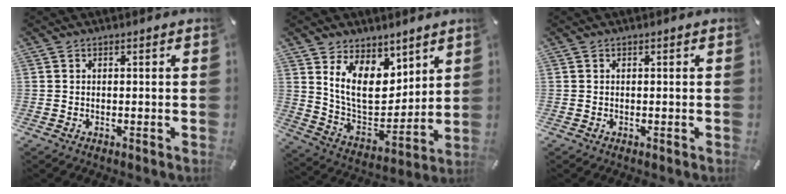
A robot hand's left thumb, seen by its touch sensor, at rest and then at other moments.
{"total": 13.0, "force": [7.1, 8.7, 6.6], "torque": [-0.138, -0.052, 0.139]}
{"total": 0.0}